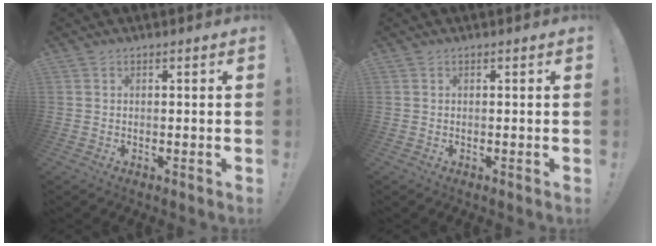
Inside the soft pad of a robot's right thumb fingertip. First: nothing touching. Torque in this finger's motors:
{"motor_torque": [0.00, 0.00, -0.05, 0.01, 0.03]}